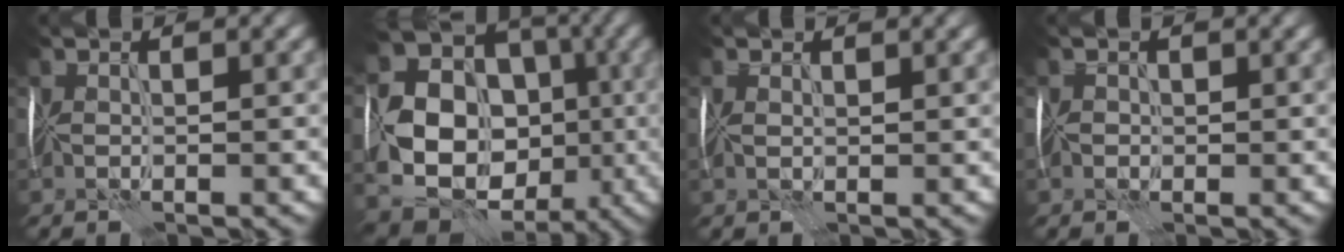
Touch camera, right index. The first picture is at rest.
{"total": 15.0, "force": [-2.5, 12.9, 7.2], "torque": [-0.121, -0.012, -0.054]}
{"total": 1.4, "force": [0.7, 1.0, 0.8], "torque": [-0.016, 0.015, 0.004]}
{"total": 0.7, "force": [-0.6, 0.3, -0.2], "torque": [0.017, 0.001, -0.013]}